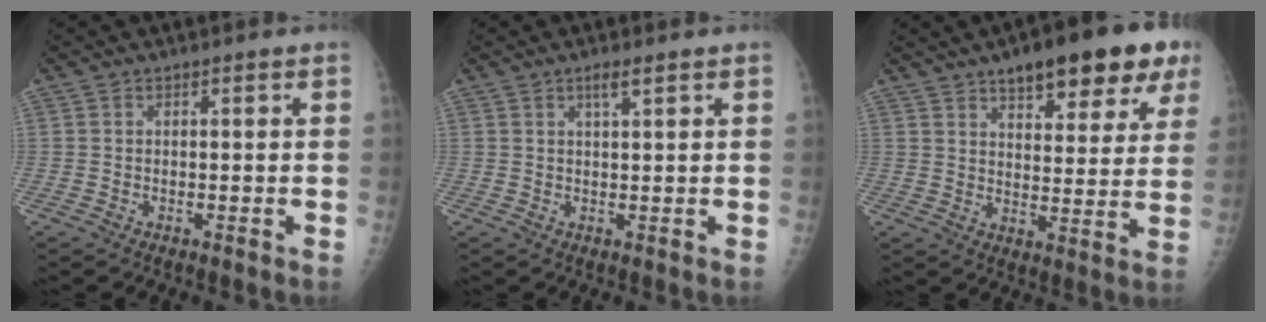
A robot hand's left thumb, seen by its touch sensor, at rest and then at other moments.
{"total": 2.1, "force": [1.3, 0.3, 1.7], "torque": [-0.035, -0.004, 0.025]}
{"total": 17.1, "force": [10.0, 6.2, 12.4], "torque": [-0.132, -0.025, 0.140]}